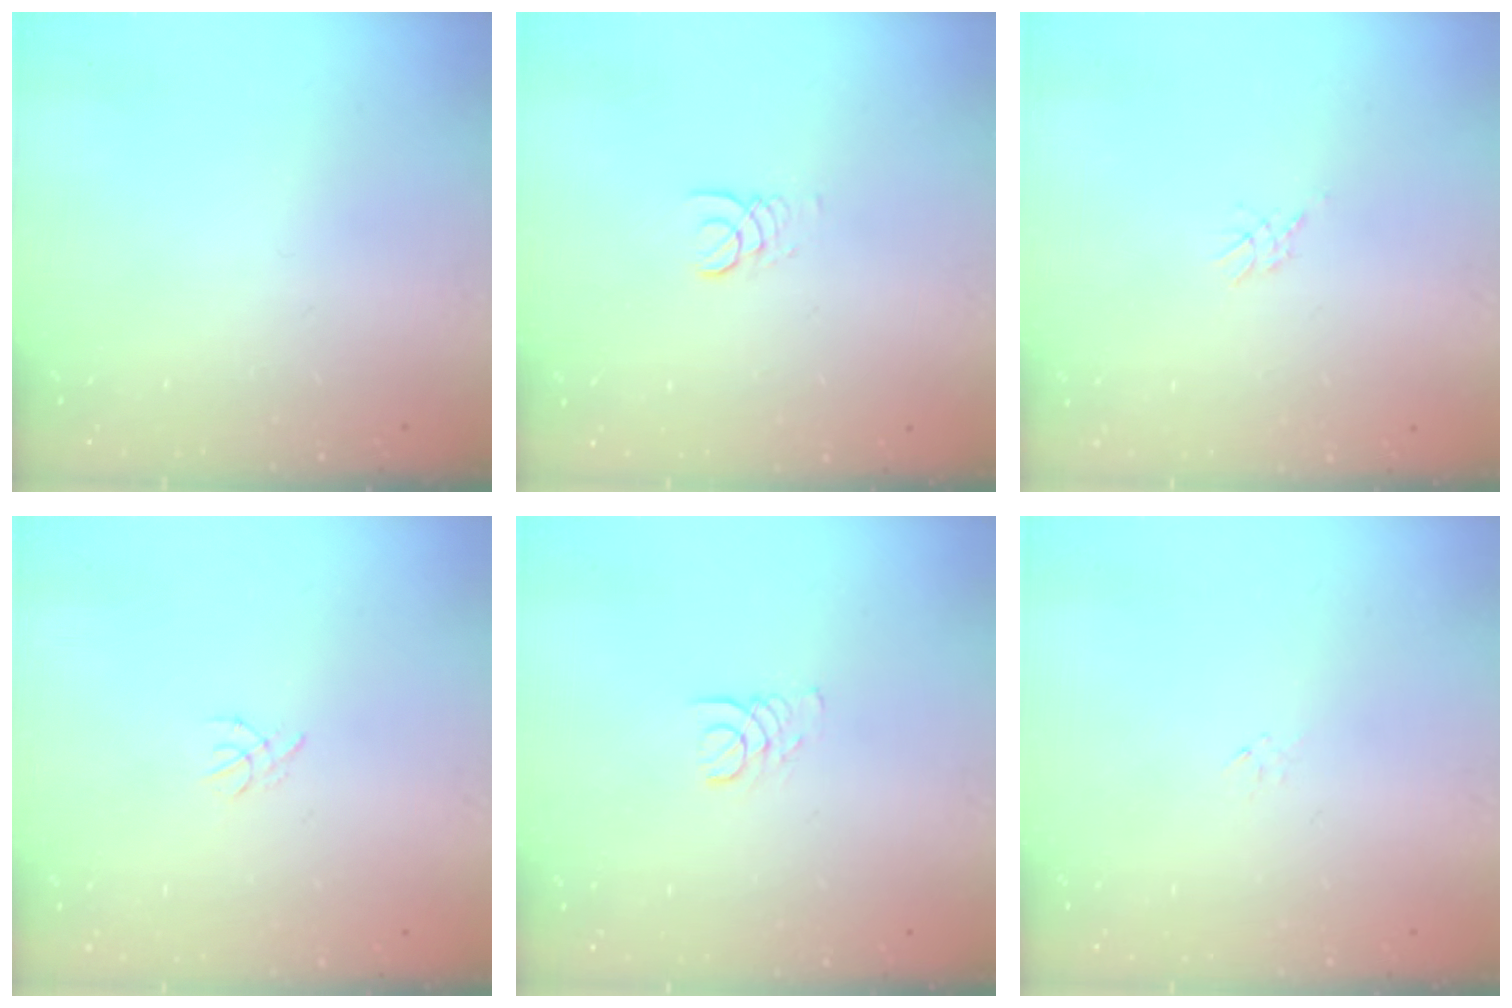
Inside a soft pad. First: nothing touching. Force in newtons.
{"total": 1.4, "press": 1.4, "slide": 0.2}
{"total": 2.1, "press": 2.1, "slide": 0.5}
{"total": 0.8, "press": 0.7, "slide": 0.3}
{"total": 1.6, "press": 1.6, "slide": 0.1}
{"total": 0.0}